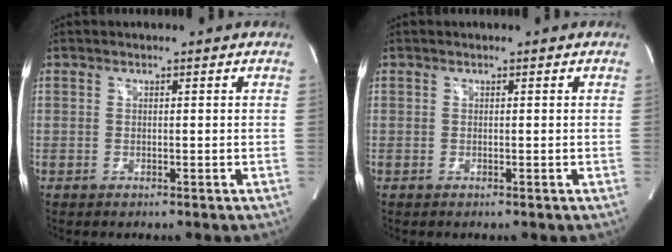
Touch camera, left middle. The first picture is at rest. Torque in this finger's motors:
{"motor_torque": [0.00, 0.00, 0.05, -0.01]}